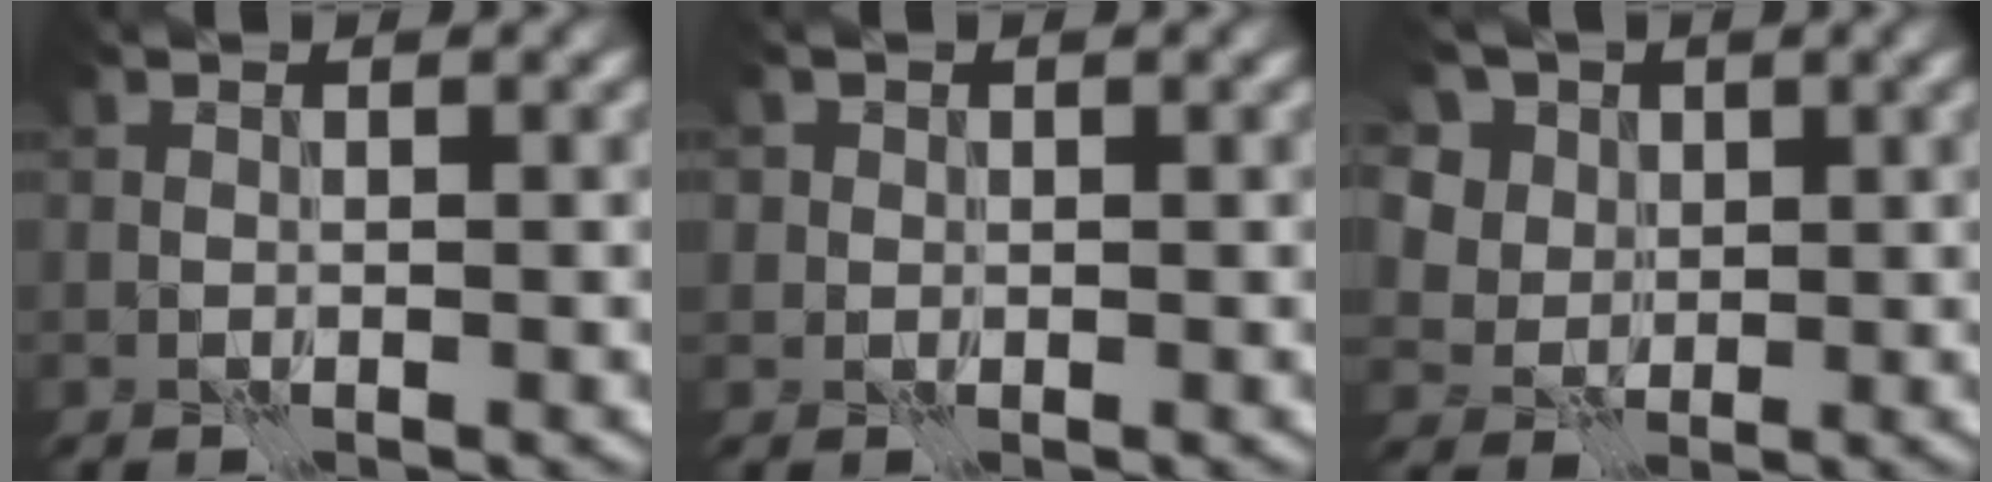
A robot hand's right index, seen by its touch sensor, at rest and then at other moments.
{"total": 0.9, "force": [-0.1, 0.8, -0.3], "torque": [0.007, -0.004, -0.006]}
{"total": 8.6, "force": [4.5, 6.3, 3.8], "torque": [-0.094, 0.012, 0.055]}